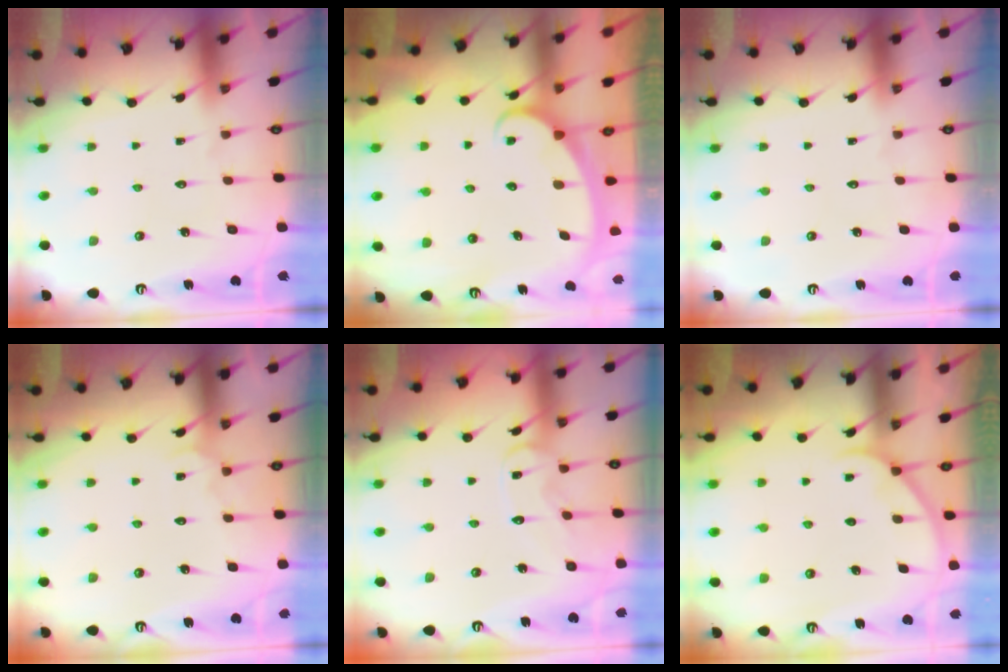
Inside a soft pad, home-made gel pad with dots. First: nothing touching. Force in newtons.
{"total": 2.5, "press": 2.5, "slide": 0.4}
{"total": 0.0}
{"total": 5.3, "press": 5.3, "slide": 0.5}
{"total": 10.3, "press": 10.3, "slide": 0.8}
{"total": 2.8, "press": 2.8, "slide": 0.4}